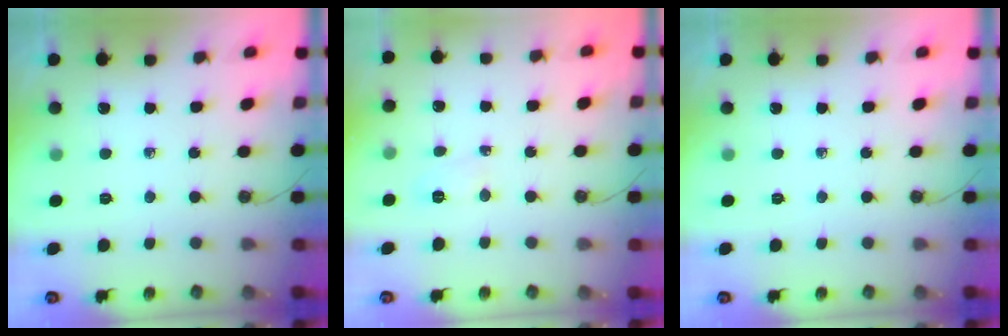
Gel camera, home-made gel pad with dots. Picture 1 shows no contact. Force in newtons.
{"total": 3.0, "press": 2.9, "slide": 0.8}
{"total": 0.0}